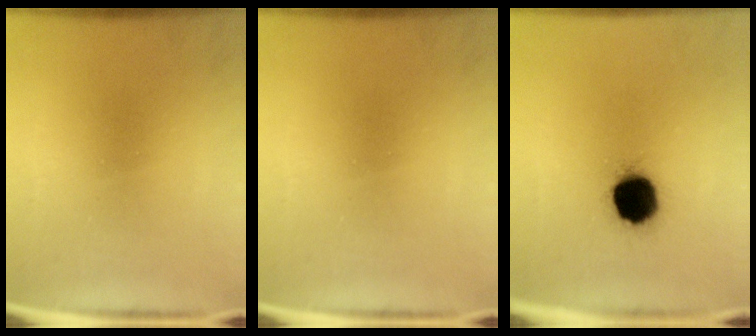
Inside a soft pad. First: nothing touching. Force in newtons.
{"total": 0.0}
{"total": 12.8}